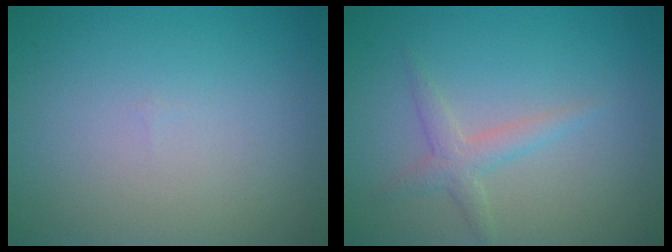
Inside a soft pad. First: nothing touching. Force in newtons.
{"total": 1.9, "press": 1.9, "slide": 0.0}